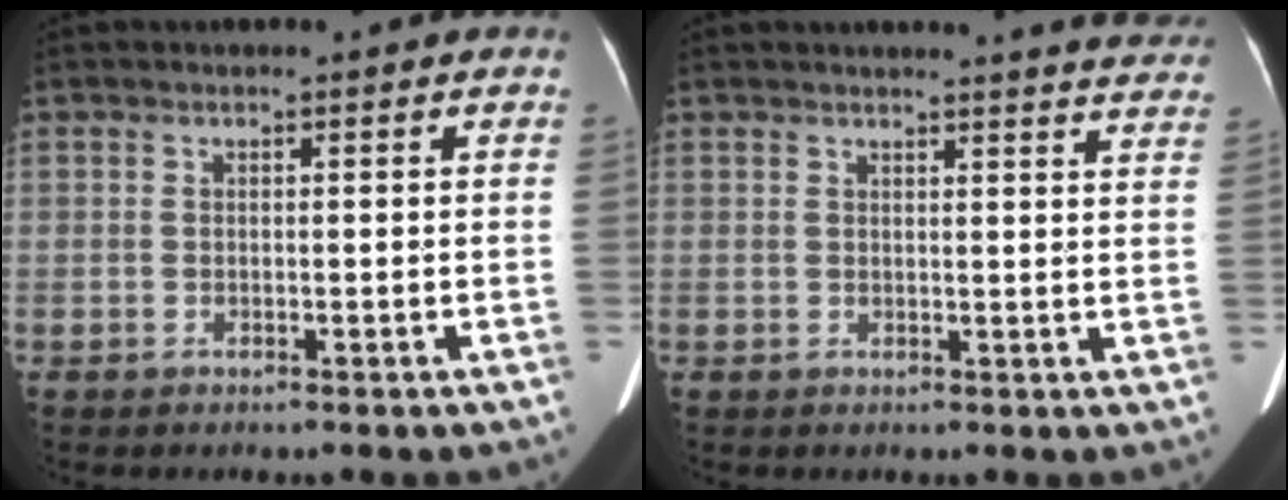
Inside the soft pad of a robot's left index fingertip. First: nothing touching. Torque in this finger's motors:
{"motor_torque": [0.59, -1.55, 0.19, 0.04]}